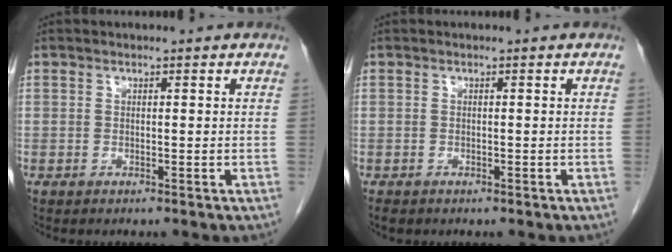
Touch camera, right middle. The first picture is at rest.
{"total": 1.2, "force": [-0.9, 0.7, 0.4], "torque": [-0.013, -0.002, -0.012]}